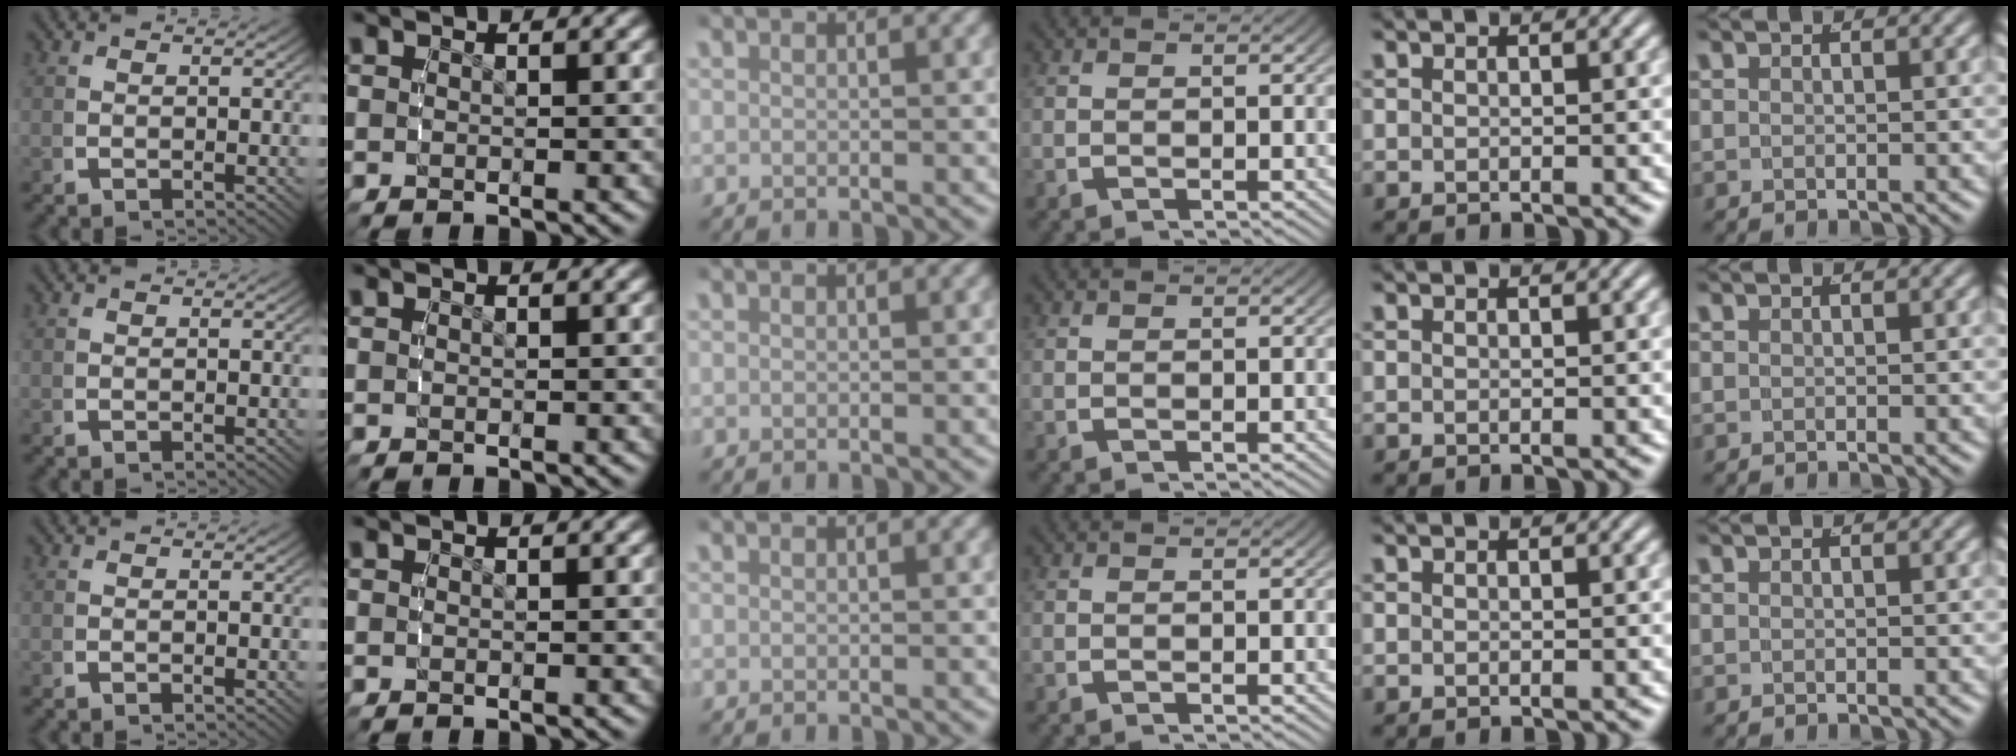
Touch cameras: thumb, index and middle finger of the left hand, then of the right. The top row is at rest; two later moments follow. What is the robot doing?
{"motion": "reach", "object": "plastic wrap"}